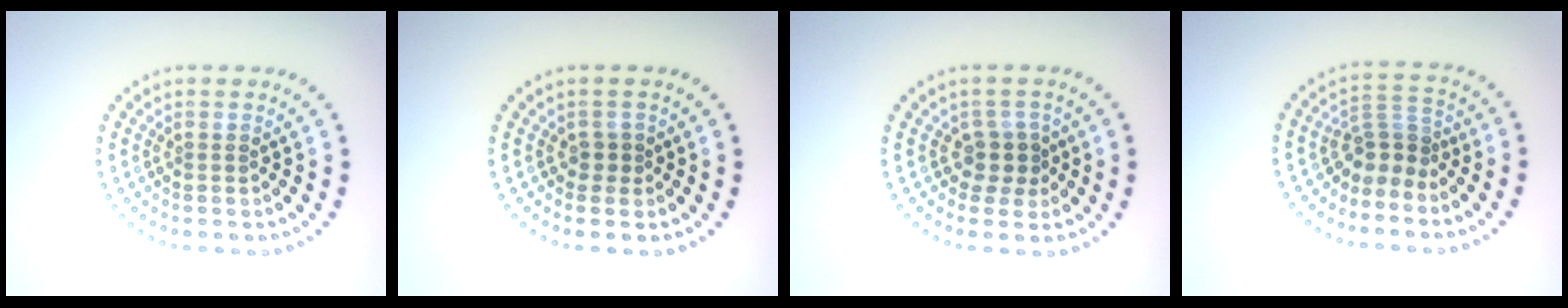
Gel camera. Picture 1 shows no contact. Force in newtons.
{"total": 1.1, "press": 0.9, "slide": 0.6}
{"total": 2.2, "press": 1.7, "slide": 1.4}
{"total": 2.8, "press": 1.8, "slide": 2.2}